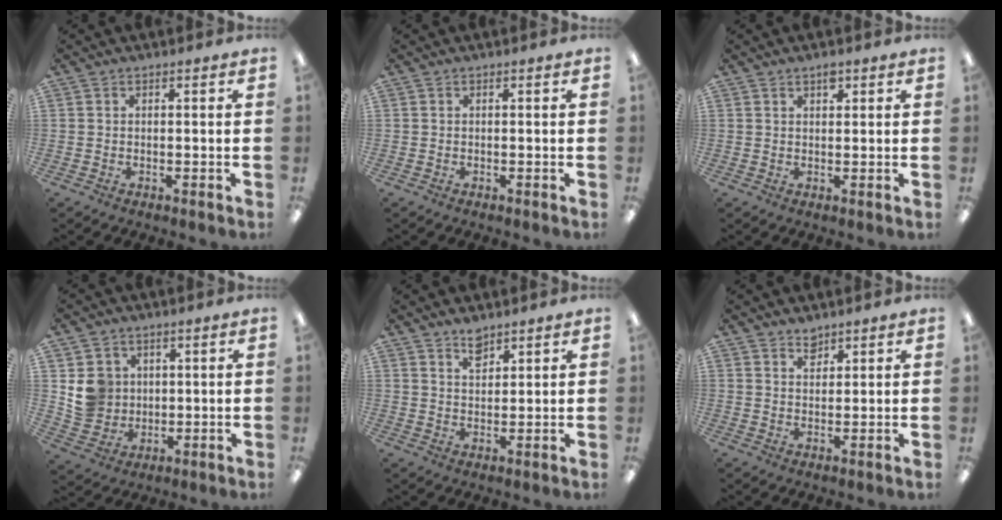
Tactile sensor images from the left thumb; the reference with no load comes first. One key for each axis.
{"total": 0.0}
{"total": 2.0, "fx": 1.5, "fy": 1.0, "fz": 0.9, "tx": -0.004, "ty": -0.007, "tz": 0.023}
{"total": 7.8, "fx": 2.1, "fy": 7.3, "fz": 1.5, "tx": -0.023, "ty": 0.000, "tz": 0.047}
{"total": 4.1, "fx": 3.4, "fy": 1.8, "fz": 1.4, "tx": -0.010, "ty": -0.022, "tz": 0.059}
{"total": 2.9, "fx": 2.6, "fy": 1.3, "fz": 0.5, "tx": 0.003, "ty": -0.017, "tz": 0.046}